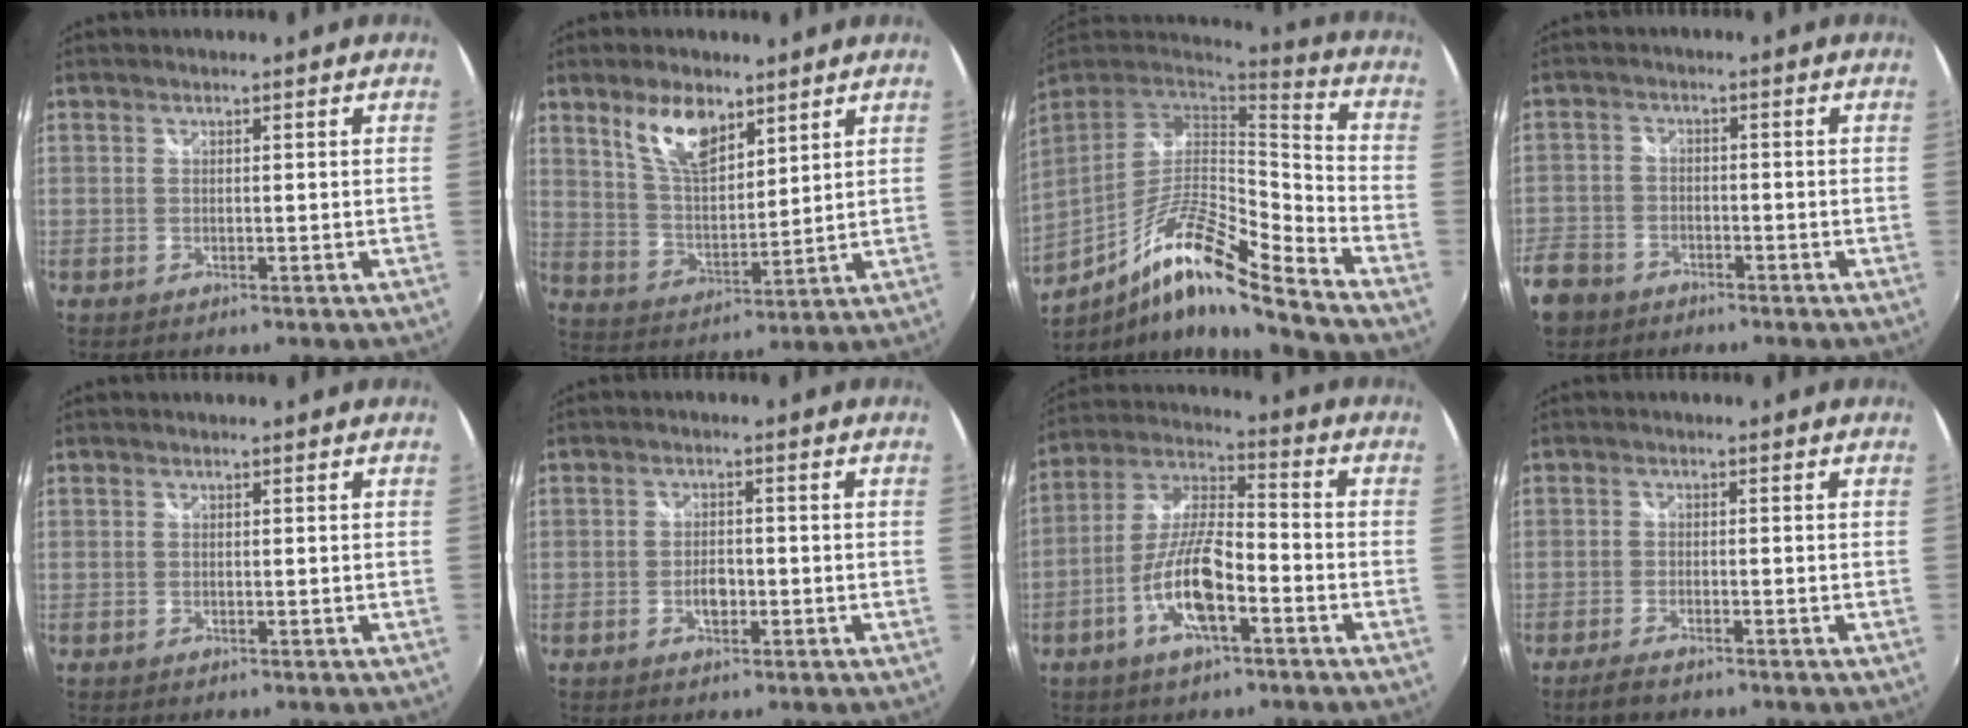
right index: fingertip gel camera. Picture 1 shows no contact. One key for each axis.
{"total": 10.1, "fx": 6.3, "fy": 4.5, "fz": 6.5, "tx": -0.118, "ty": 0.006, "tz": 0.126}
{"total": 18.6, "fx": -11.1, "fy": 2.1, "fz": 14.7, "tx": -0.269, "ty": -0.026, "tz": -0.208}
{"total": 10.7, "fx": -5.9, "fy": 8.3, "fz": 3.3, "tx": -0.122, "ty": 0.009, "tz": -0.106}
{"total": 0.0}
{"total": 3.0, "fx": -1.1, "fy": 1.8, "fz": 2.1, "tx": -0.037, "ty": 0.002, "tz": -0.019}
{"total": 11.9, "fx": -5.2, "fy": 3.3, "fz": 10.2, "tx": -0.215, "ty": 0.002, "tz": -0.099}
{"total": 3.4, "fx": -2.8, "fy": 0.7, "fz": 1.8, "tx": -0.049, "ty": -0.008, "tz": -0.054}